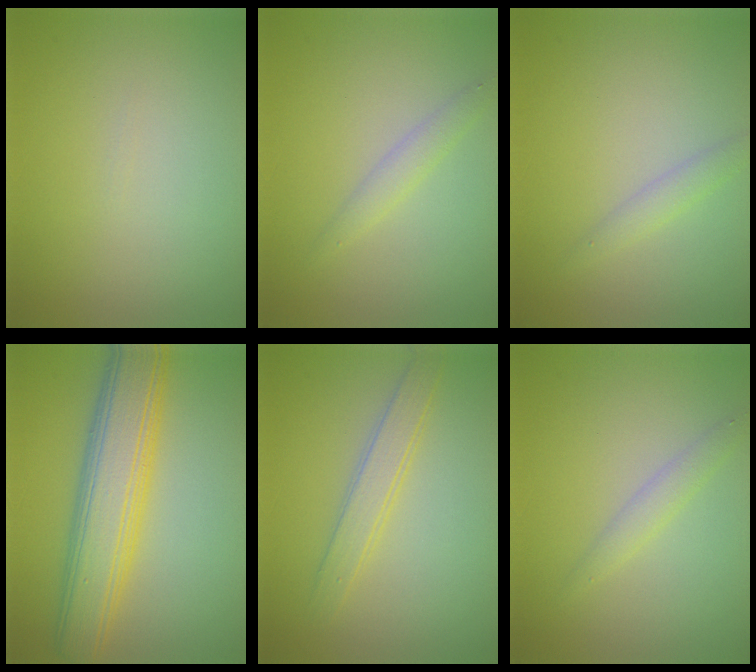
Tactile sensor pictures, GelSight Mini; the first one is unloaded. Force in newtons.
{"total": 1.5, "press": 1.5, "slide": 0.1}
{"total": 1.4, "press": 1.4, "slide": 0.1}
{"total": 7.9, "press": 7.9, "slide": 0.1}
{"total": 2.5, "press": 2.5, "slide": 0.2}
{"total": 1.5, "press": 1.5, "slide": 0.1}